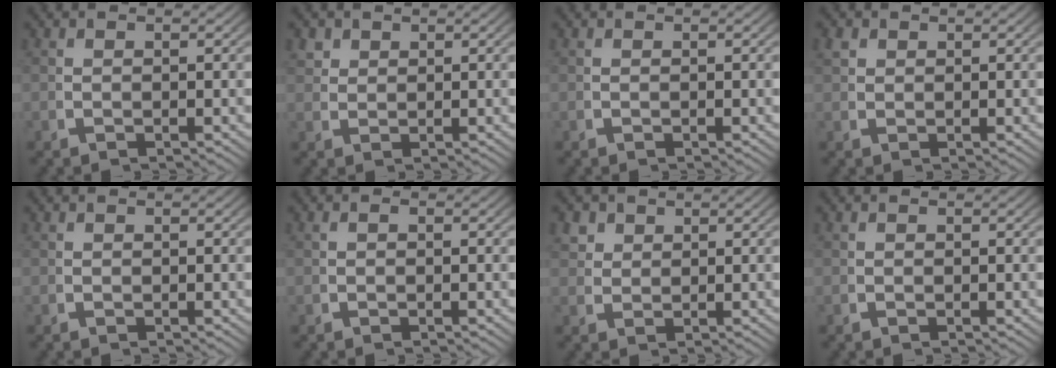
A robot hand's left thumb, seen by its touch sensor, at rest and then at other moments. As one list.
[{"total": 2.0, "force": [1.4, 1.3, 0.7], "torque": [-0.017, -0.004, 0.035]}, {"total": 0.0}, {"total": 1.2, "force": [0.9, 0.8, 0.4], "torque": [-0.013, -0.005, 0.024]}, {"total": 0.0}, {"total": 0.0}, {"total": 2.6, "force": [1.6, 1.8, 1.0], "torque": [-0.026, -0.006, 0.038]}, {"total": 0.0}]